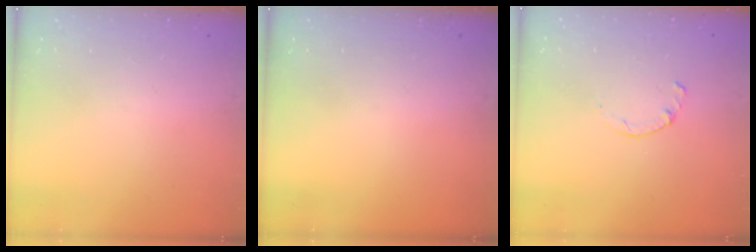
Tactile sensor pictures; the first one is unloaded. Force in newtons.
{"total": 0.0}
{"total": 0.9, "press": 0.8, "slide": 0.3}